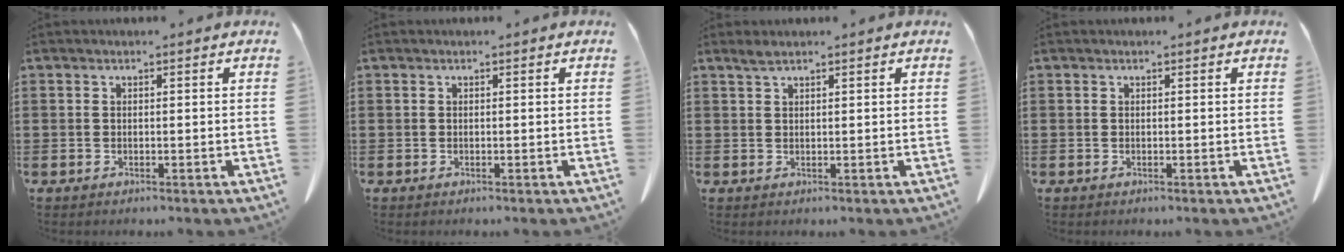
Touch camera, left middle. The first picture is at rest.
{"total": 0.0}
{"total": 1.4, "force": [1.1, 0.2, 0.9], "torque": [-0.019, 0.000, 0.020]}
{"total": 0.0}